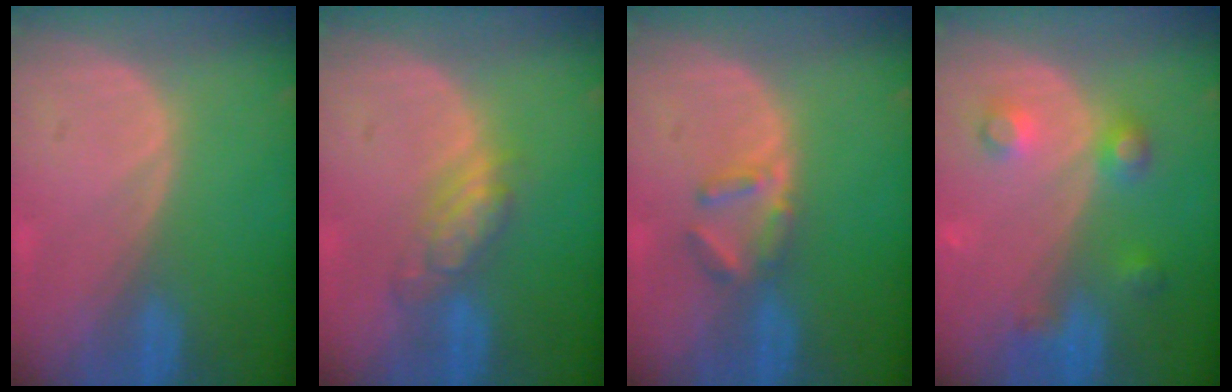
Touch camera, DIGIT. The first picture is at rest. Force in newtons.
{"total": 5.4, "press": 4.6, "slide": 2.8}
{"total": 3.3, "press": 3.2, "slide": 0.4}
{"total": 4.5, "press": 4.5, "slide": 0.1}